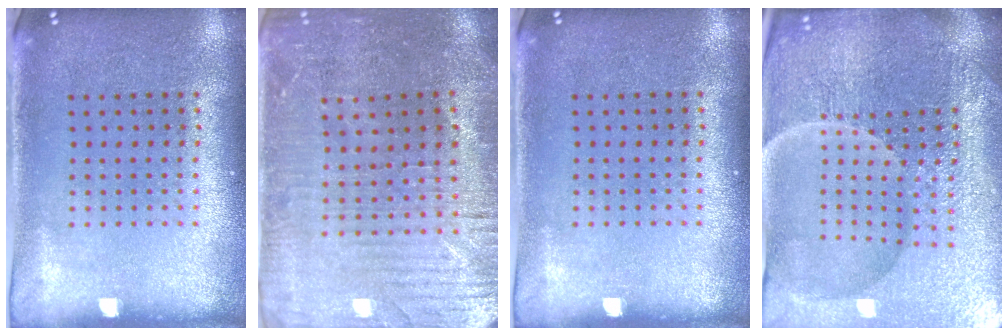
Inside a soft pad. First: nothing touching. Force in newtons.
{"total": 1.8, "press": 1.8, "slide": 0.5}
{"total": 0.0}
{"total": 5.6, "press": 5.3, "slide": 1.9}